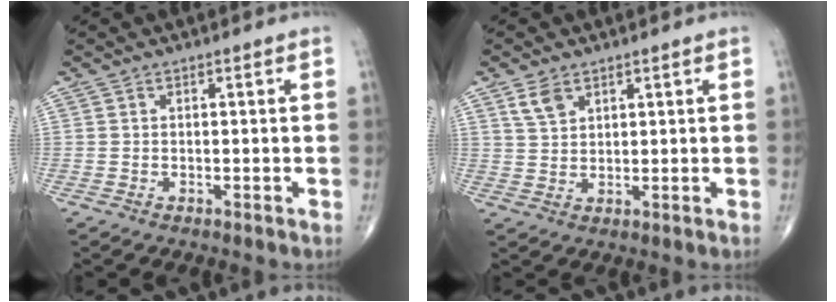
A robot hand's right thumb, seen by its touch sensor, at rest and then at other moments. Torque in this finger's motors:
{"motor_torque": [-0.42, 0.42, 0.07, 0.04, 0.00]}